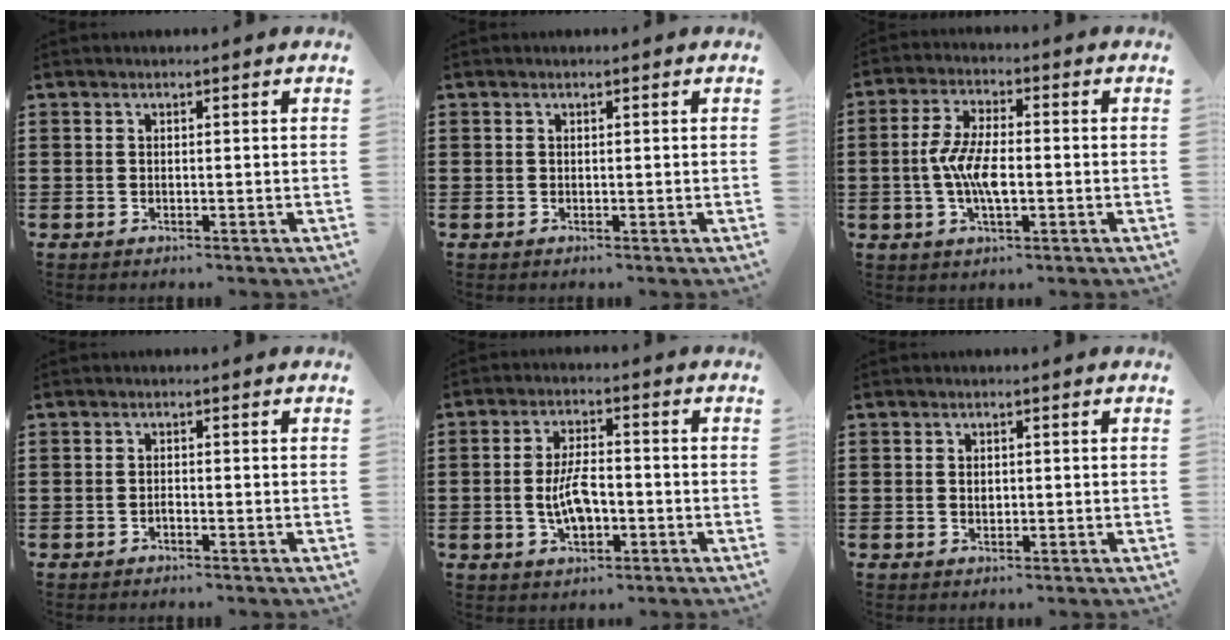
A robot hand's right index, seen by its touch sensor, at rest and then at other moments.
{"total": 0.0}
{"total": 7.1, "force": [-1.1, 2.7, 6.4], "torque": [-0.139, -0.001, -0.027]}
{"total": 0.7, "force": [-0.5, 0.2, 0.3], "torque": [-0.009, -0.004, -0.009]}
{"total": 6.4, "force": [-1.2, 2.9, 5.6], "torque": [-0.117, 0.001, -0.027]}
{"total": 0.9, "force": [0.1, 0.7, 0.7], "torque": [-0.015, 0.006, 0.001]}